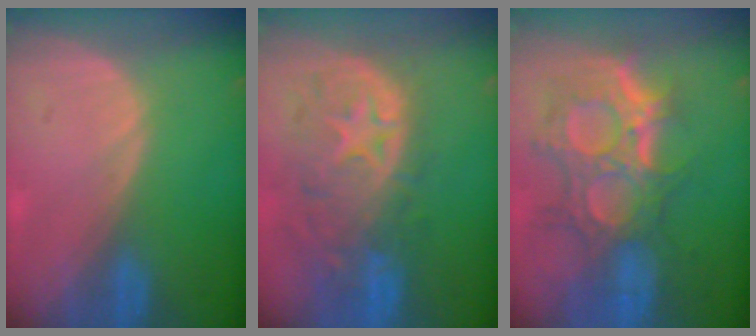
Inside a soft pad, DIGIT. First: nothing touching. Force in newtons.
{"total": 11.2, "press": 9.7, "slide": 5.5}
{"total": 11.8, "press": 10.6, "slide": 5.2}